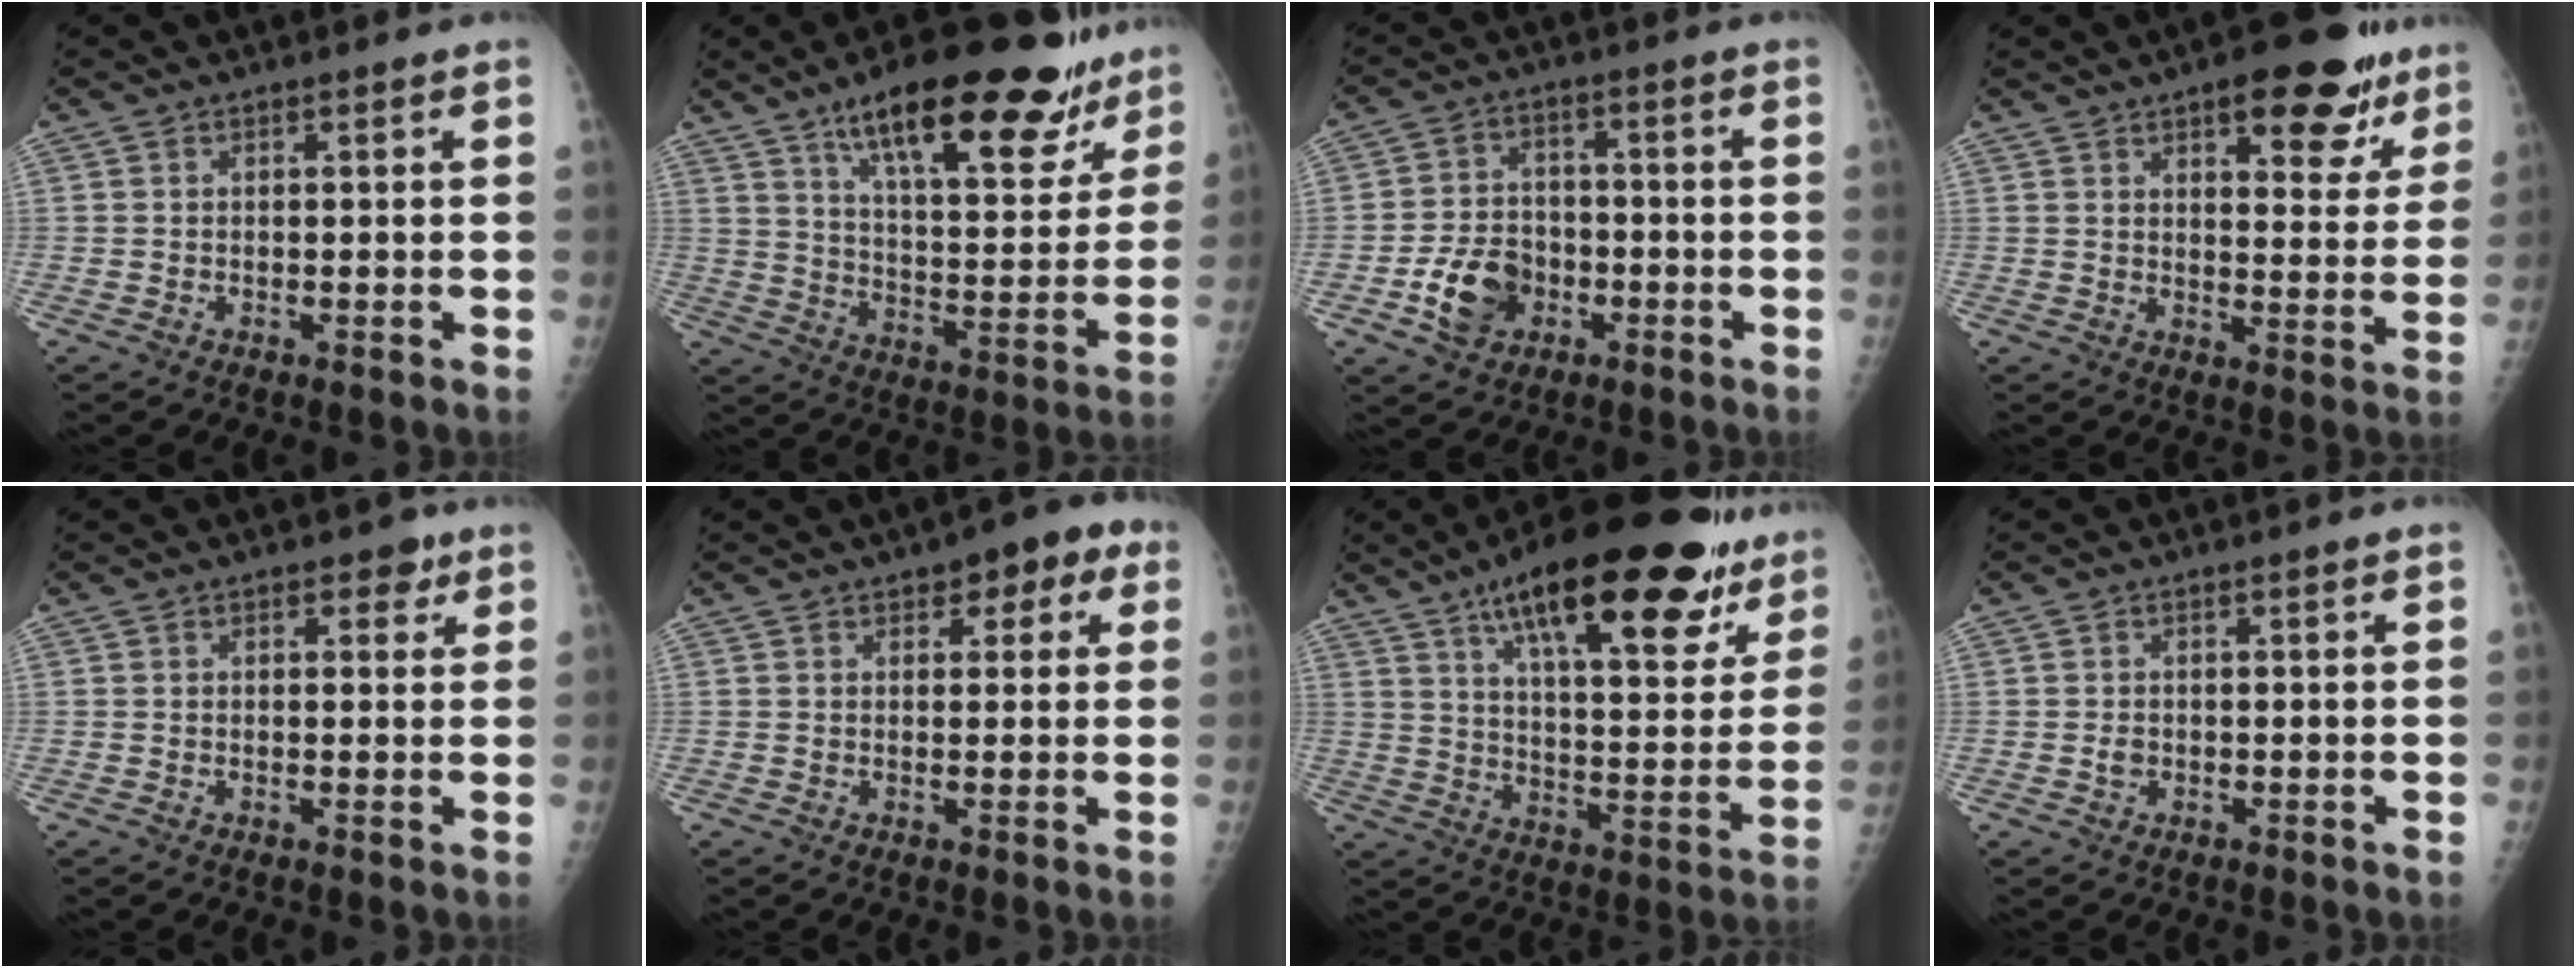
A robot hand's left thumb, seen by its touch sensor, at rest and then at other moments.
{"total": 25.4, "force": [16.8, 8.6, 17.0], "torque": [-0.198, -0.056, 0.254]}
{"total": 9.1, "force": [-3.7, 6.8, 4.8], "torque": [-0.067, 0.022, -0.065]}
{"total": 14.5, "force": [8.6, 6.1, 9.9], "torque": [-0.072, -0.035, 0.111]}
{"total": 2.6, "force": [1.4, 1.7, 1.4], "torque": [0.003, -0.003, 0.014]}
{"total": 6.9, "force": [3.2, 3.6, 4.9], "torque": [-0.022, 0.001, 0.031]}
{"total": 27.8, "force": [17.3, 9.4, 19.5], "torque": [-0.253, -0.046, 0.258]}
{"total": 1.2, "force": [-0.4, 1.0, 0.5], "torque": [-0.005, 0.002, -0.007]}